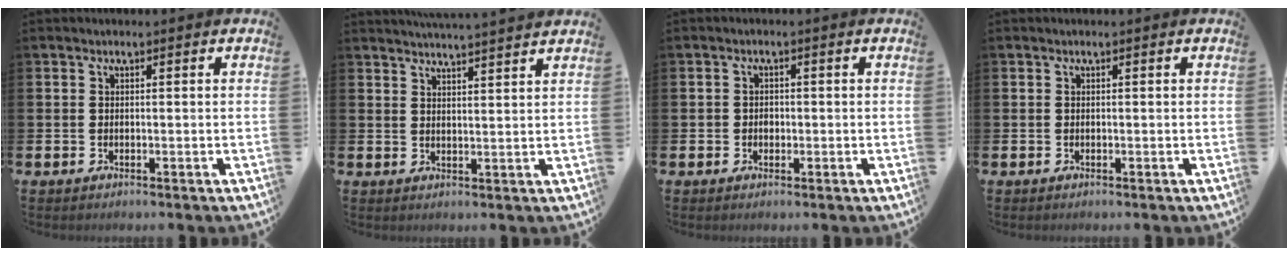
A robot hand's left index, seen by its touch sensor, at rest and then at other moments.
{"total": 4.0, "force": [3.9, -0.8, 0.0], "torque": [-0.006, -0.023, 0.070]}
{"total": 1.2, "force": [-0.1, 1.1, 0.5], "torque": [0.002, 0.002, -0.007]}
{"total": 0.0}